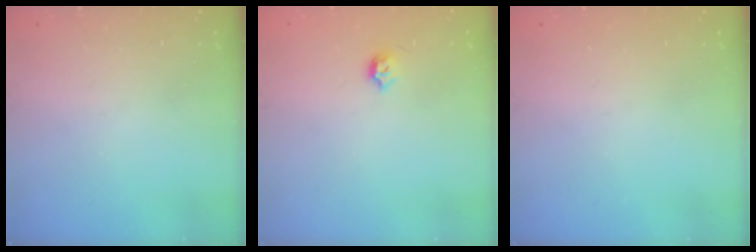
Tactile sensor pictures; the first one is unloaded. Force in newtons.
{"total": 3.9, "press": 3.8, "slide": 0.7}
{"total": 0.0}